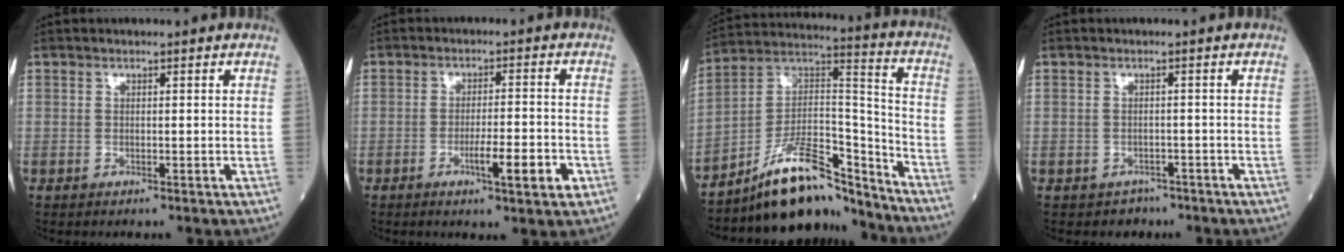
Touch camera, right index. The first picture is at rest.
{"total": 6.3, "force": [-2.5, 0.5, 5.7], "torque": [-0.087, -0.004, -0.036]}
{"total": 15.7, "force": [-13.1, 3.9, 7.7], "torque": [-0.126, 0.051, -0.224]}
{"total": 2.4, "force": [-1.7, 1.7, -0.2], "torque": [-0.006, 0.009, -0.024]}